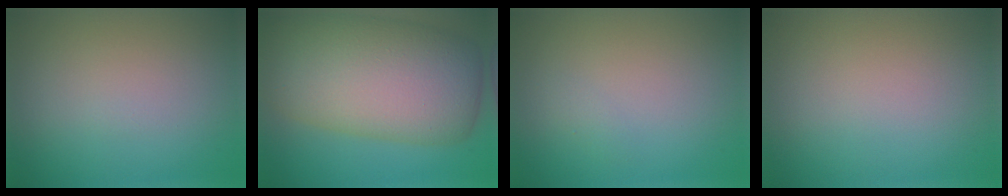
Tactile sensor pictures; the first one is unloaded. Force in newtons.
{"total": 13.2, "press": 13.1, "slide": 0.7}
{"total": 0.5, "press": 0.5, "slide": 0.0}
{"total": 0.0}